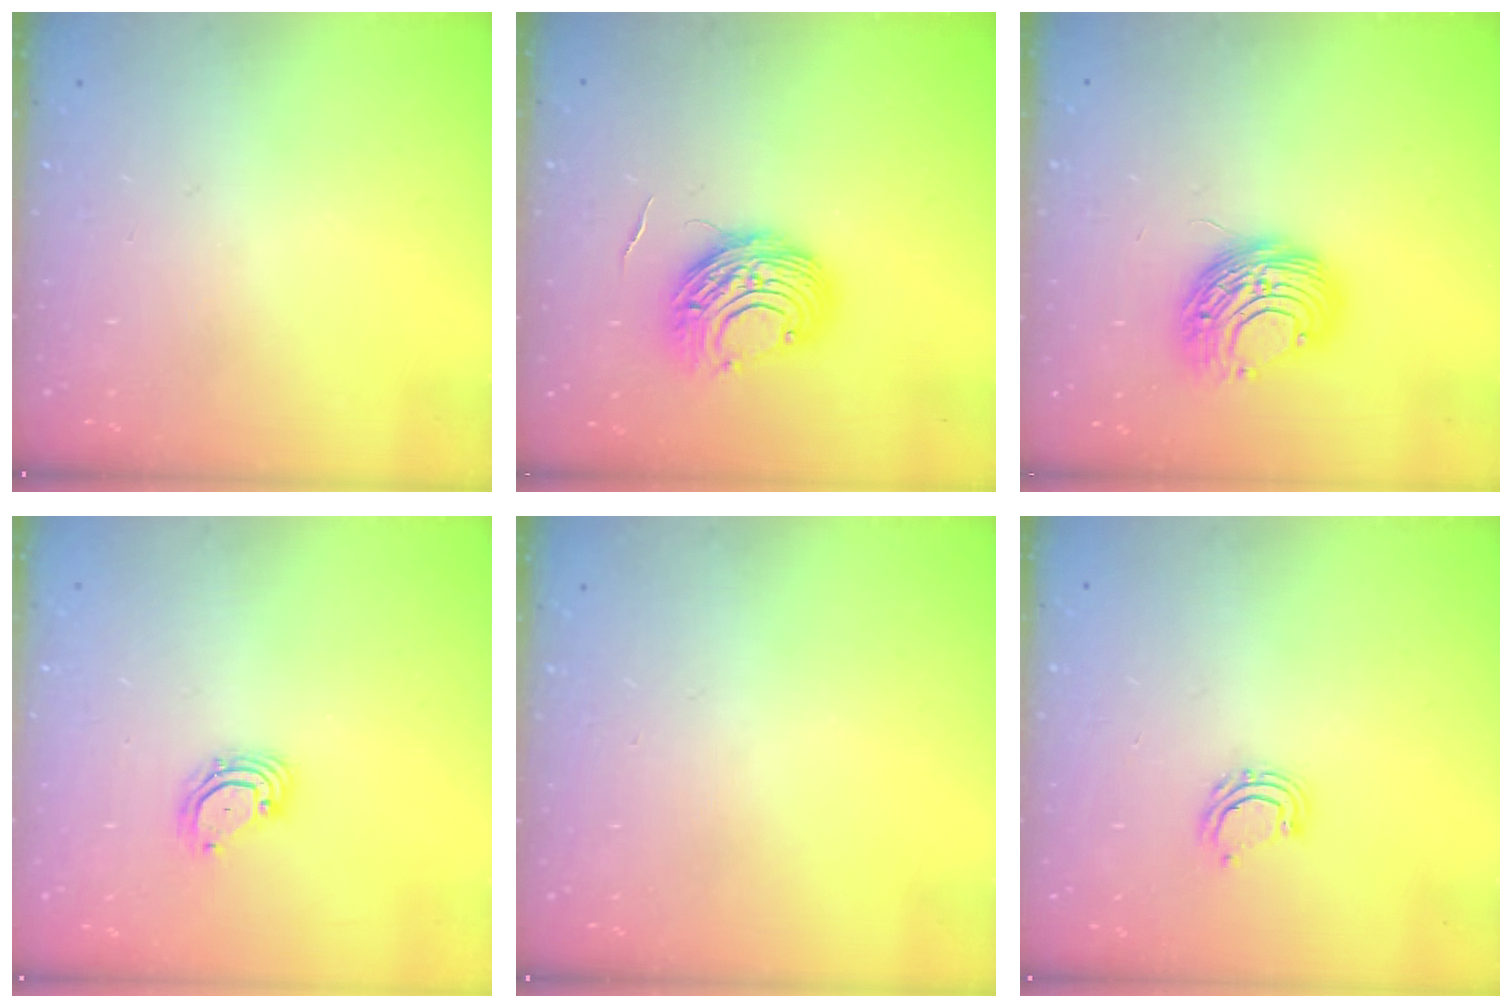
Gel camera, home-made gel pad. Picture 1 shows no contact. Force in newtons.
{"total": 10.1, "press": 10.1, "slide": 0.8}
{"total": 10.1, "press": 10.1, "slide": 0.8}
{"total": 3.3, "press": 3.3, "slide": 0.3}
{"total": 0.0}
{"total": 4.9, "press": 4.9, "slide": 0.5}